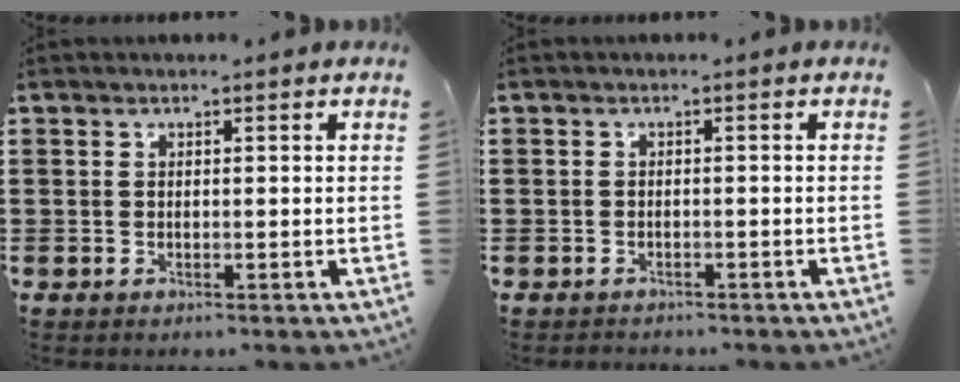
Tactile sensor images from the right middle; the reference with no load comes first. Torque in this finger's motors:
{"motor_torque": [-0.12, 0.23, -0.24, -0.09]}